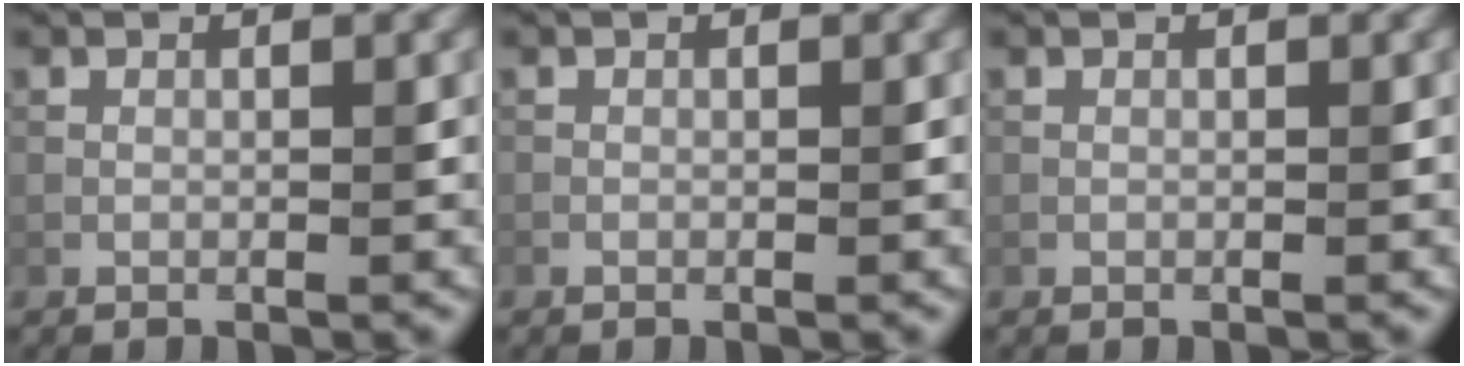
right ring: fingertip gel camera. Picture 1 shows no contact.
{"total": 0.0}
{"total": 0.0}